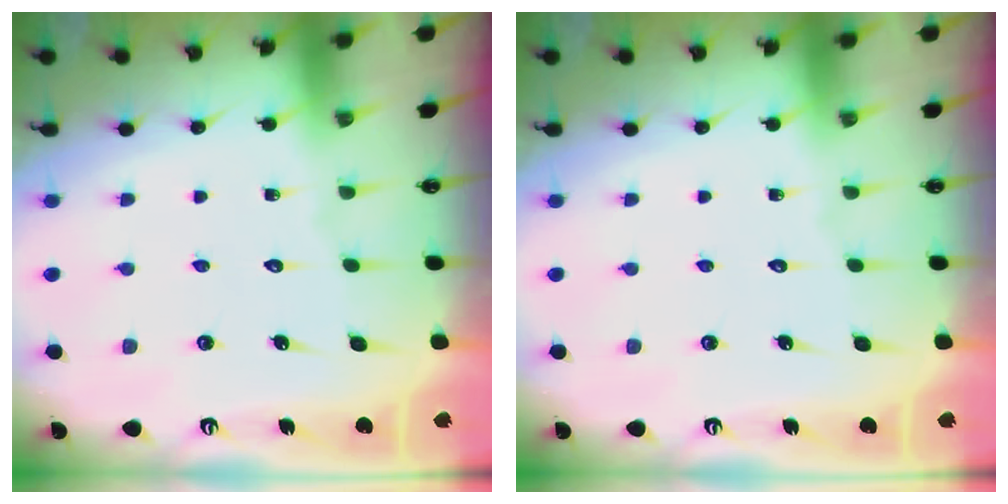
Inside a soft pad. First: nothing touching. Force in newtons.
{"total": 0.0}